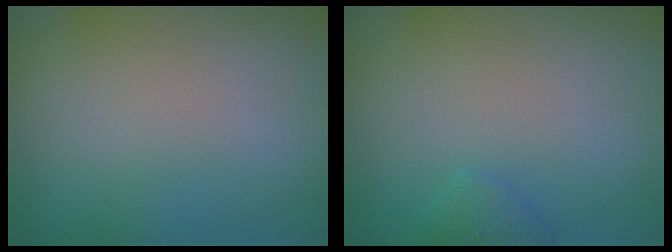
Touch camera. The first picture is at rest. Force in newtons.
{"total": 1.2, "press": 1.2, "slide": 0.1}